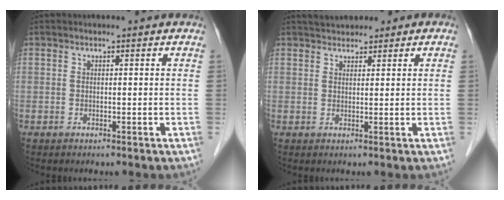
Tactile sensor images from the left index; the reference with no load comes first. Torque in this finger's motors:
{"motor_torque": [-0.03, -0.62, 0.63, 0.10]}